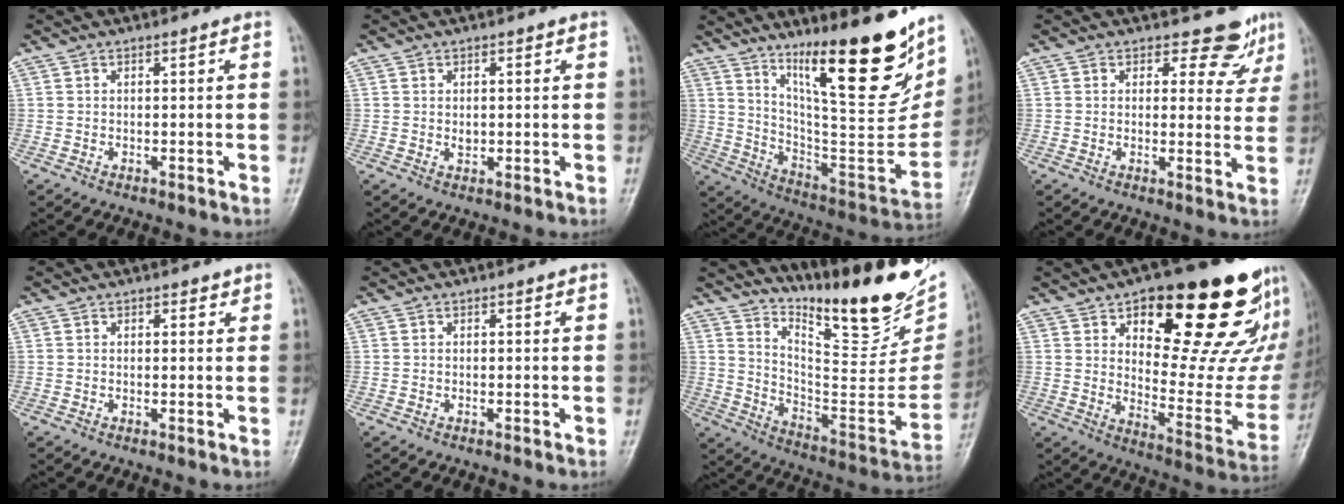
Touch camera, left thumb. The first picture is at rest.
{"total": 1.4, "force": [0.2, 1.1, 0.9], "torque": [-0.010, -0.001, 0.004]}
{"total": 24.5, "force": [15.9, 5.5, 17.8], "torque": [-0.235, -0.092, 0.267]}
{"total": 5.4, "force": [4.4, 3.1, 0.7], "torque": [0.020, -0.034, 0.041]}
{"total": 1.1, "force": [0.7, 0.7, 0.5], "torque": [0.003, -0.003, 0.006]}
{"total": 0.0}
{"total": 27.2, "force": [20.0, 7.9, 16.7], "torque": [-0.213, -0.130, 0.300]}
{"total": 28.2, "force": [16.4, 10.9, 20.2], "torque": [-0.222, -0.068, 0.239]}